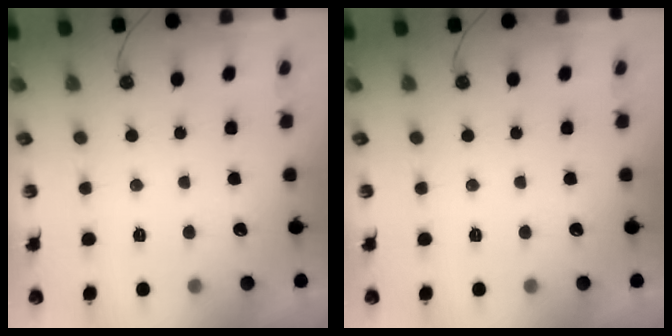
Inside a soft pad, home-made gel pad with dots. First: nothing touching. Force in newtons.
{"total": 0.0}